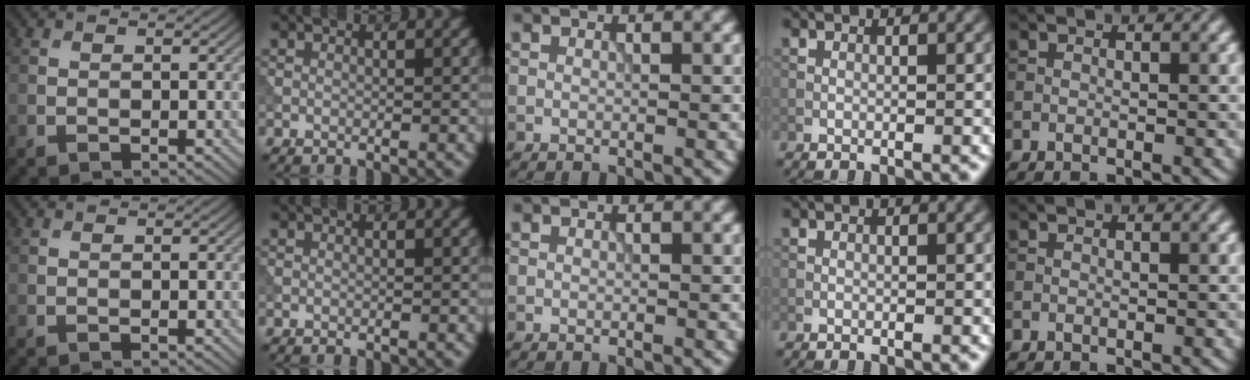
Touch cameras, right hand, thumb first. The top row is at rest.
{}